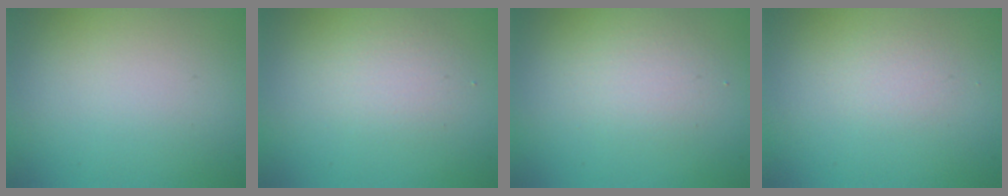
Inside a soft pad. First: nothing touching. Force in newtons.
{"total": 2.0, "press": 2.0, "slide": 0.0}
{"total": 2.2, "press": 2.2, "slide": 0.1}
{"total": 1.0, "press": 0.9, "slide": 0.1}